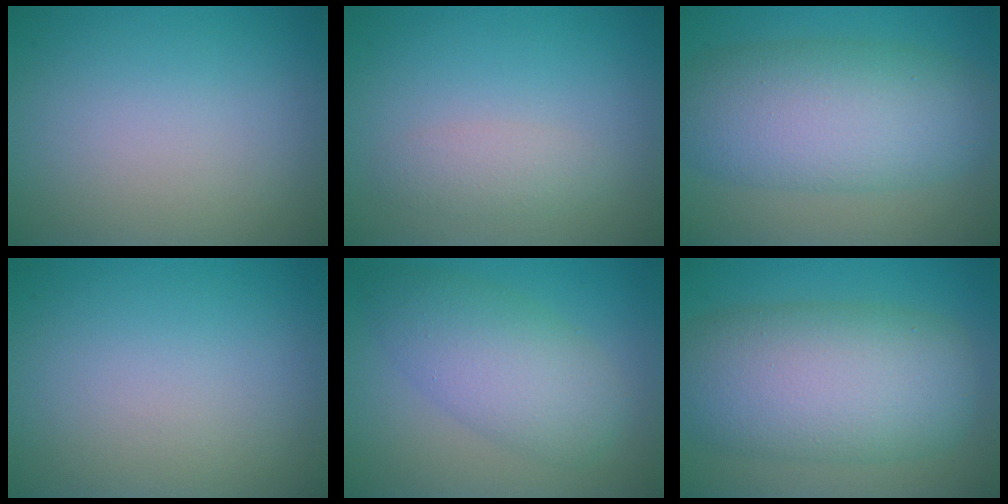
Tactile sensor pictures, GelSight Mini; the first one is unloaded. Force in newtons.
{"total": 1.7, "press": 1.7, "slide": 0.1}
{"total": 9.0, "press": 9.0, "slide": 0.2}
{"total": 0.0}
{"total": 5.6, "press": 5.6, "slide": 0.1}
{"total": 10.7, "press": 10.7, "slide": 0.4}